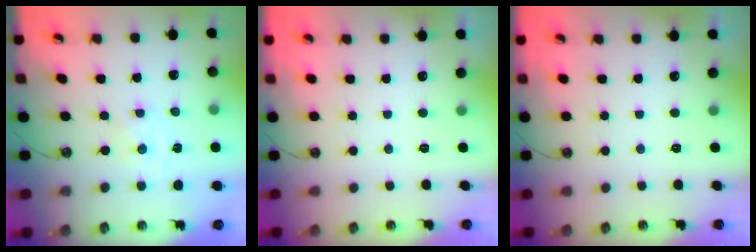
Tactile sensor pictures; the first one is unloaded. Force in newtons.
{"total": 0.0}
{"total": 0.0}